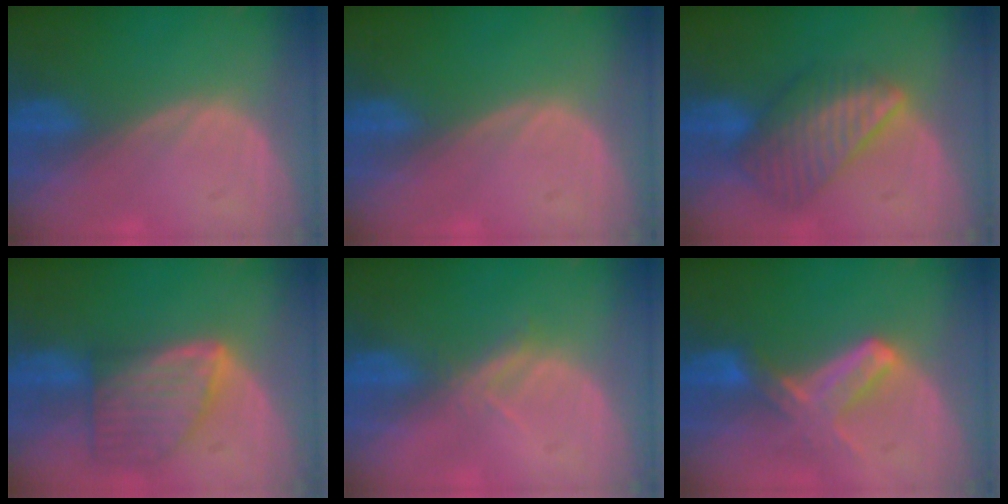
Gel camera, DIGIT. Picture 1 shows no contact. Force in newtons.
{"total": 0.0}
{"total": 8.3, "press": 7.5, "slide": 3.6}
{"total": 8.2, "press": 7.3, "slide": 3.6}
{"total": 2.1, "press": 1.9, "slide": 0.9}
{"total": 5.8, "press": 5.8, "slide": 0.3}